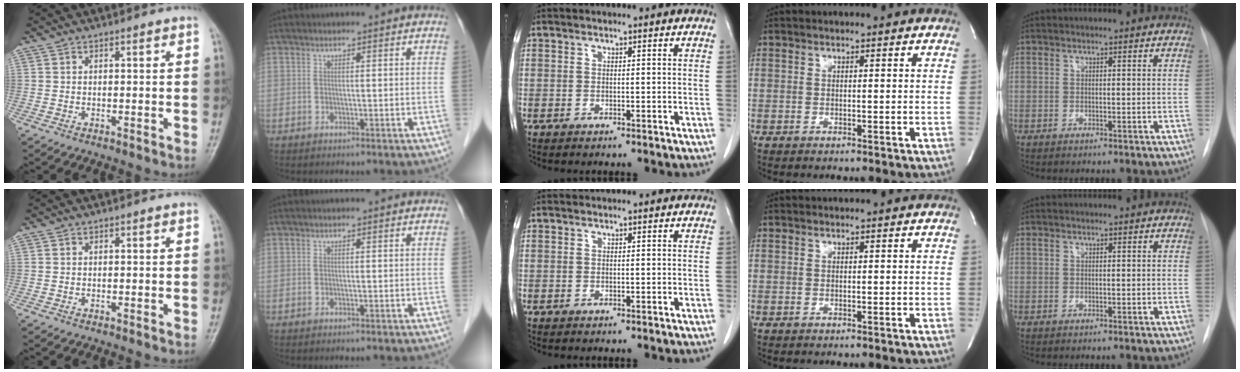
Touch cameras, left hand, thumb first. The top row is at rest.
{}